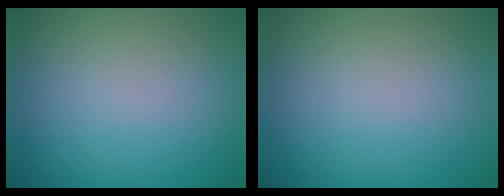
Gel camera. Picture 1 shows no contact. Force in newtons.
{"total": 0.0}